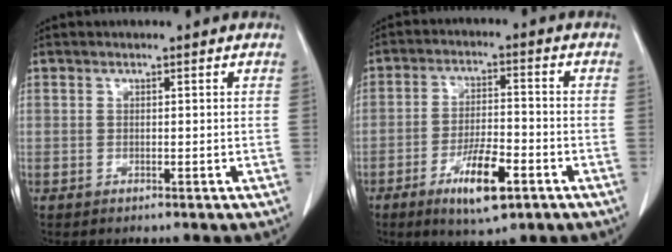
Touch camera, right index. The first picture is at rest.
{"total": 8.7, "force": [-4.5, 2.1, 7.2], "torque": [-0.133, -0.008, -0.074]}